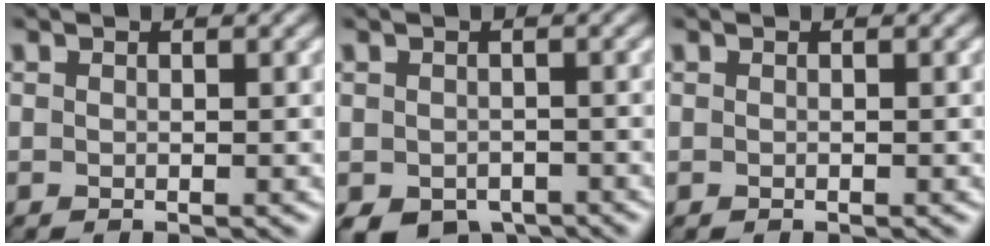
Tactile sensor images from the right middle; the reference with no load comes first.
{"total": 3.6, "force": [-2.5, 2.1, 1.4], "torque": [-0.020, -0.012, -0.039]}
{"total": 0.0}